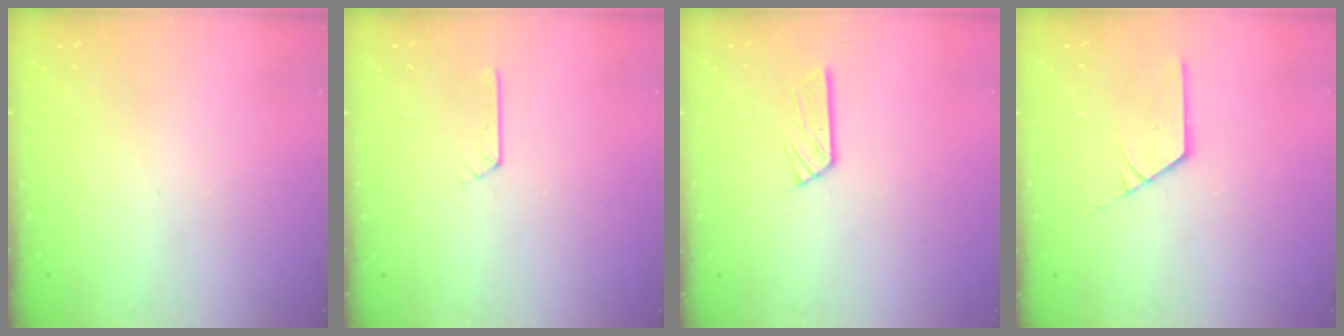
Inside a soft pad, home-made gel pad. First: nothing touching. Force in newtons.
{"total": 2.2, "press": 2.2, "slide": 0.3}
{"total": 5.2, "press": 5.2, "slide": 0.3}
{"total": 2.4, "press": 2.3, "slide": 0.3}